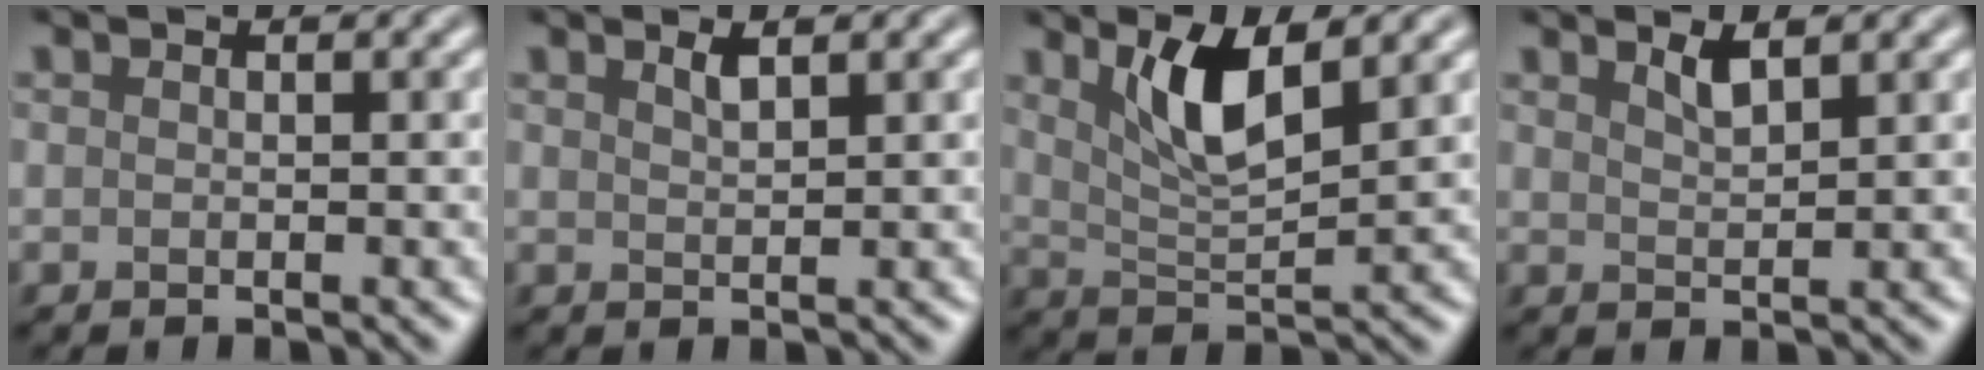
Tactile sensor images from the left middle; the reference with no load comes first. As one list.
[{"total": 1.3, "force": [1.0, 0.3, 0.8], "torque": [-0.012, 0.002, 0.016]}, {"total": 4.7, "force": [2.4, 1.3, 3.8], "torque": [-0.079, -0.005, 0.047]}, {"total": 1.7, "force": [1.3, 0.4, 1.0], "torque": [-0.018, 0.001, 0.023]}]